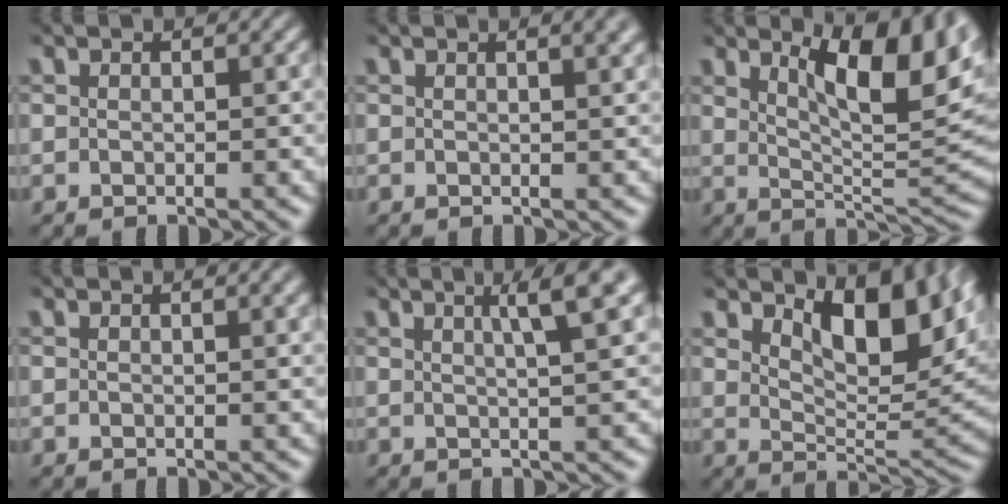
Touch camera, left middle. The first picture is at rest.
{"total": 2.7, "force": [1.4, 1.0, 2.1], "torque": [-0.009, 0.005, 0.010]}
{"total": 9.8, "force": [4.3, 2.8, 8.3], "torque": [-0.125, 0.001, 0.074]}
{"total": 1.3, "force": [0.7, 0.4, 1.0], "torque": [-0.009, 0.005, 0.010]}
{"total": 4.2, "force": [2.0, 0.6, 3.7], "torque": [-0.044, 0.013, 0.028]}
{"total": 8.0, "force": [3.7, 3.4, 6.2], "torque": [-0.095, -0.007, 0.061]}